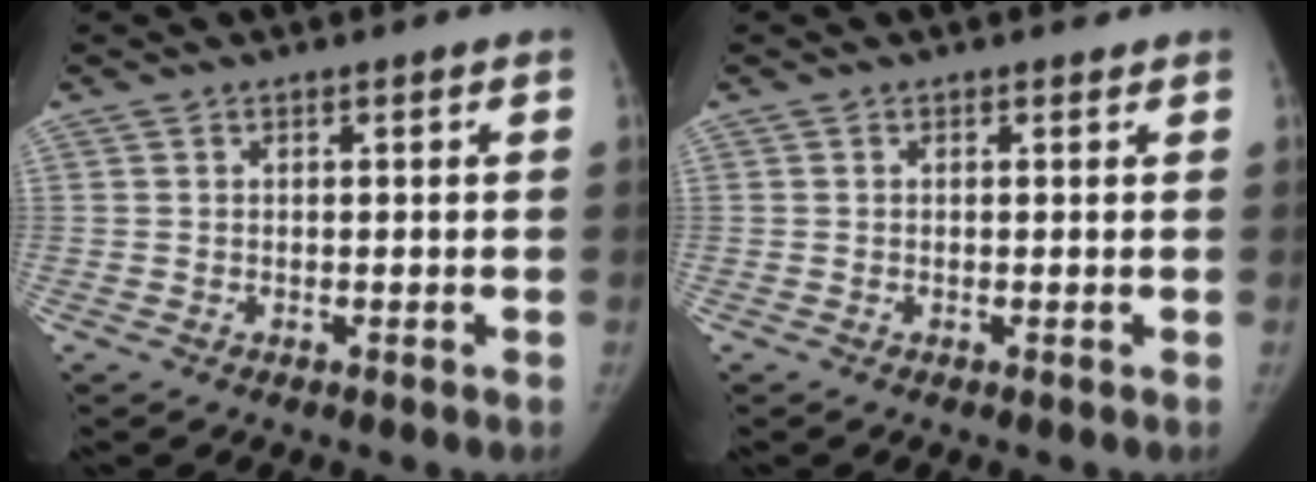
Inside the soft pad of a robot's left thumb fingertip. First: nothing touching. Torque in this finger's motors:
{"motor_torque": [1.75, 1.16, 0.29, -0.01, 0.06]}